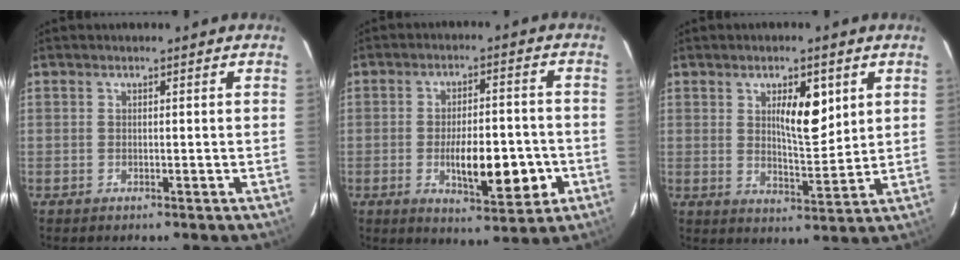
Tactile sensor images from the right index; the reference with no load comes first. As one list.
[{"total": 11.6, "force": [-3.2, 3.9, 10.5], "torque": [-0.164, 0.004, -0.044]}, {"total": 7.8, "force": [2.8, 2.6, 6.8], "torque": [-0.110, -0.001, 0.049]}]